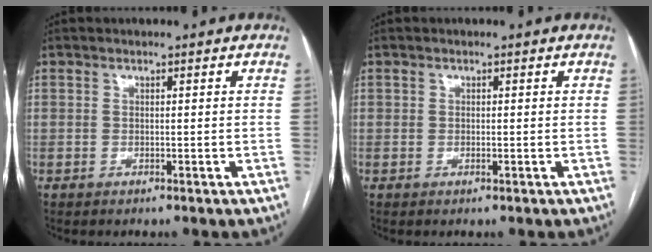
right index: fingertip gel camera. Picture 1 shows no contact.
{"total": 0.6, "force": [-0.1, 0.3, 0.5], "torque": [-0.009, -0.001, -0.002]}